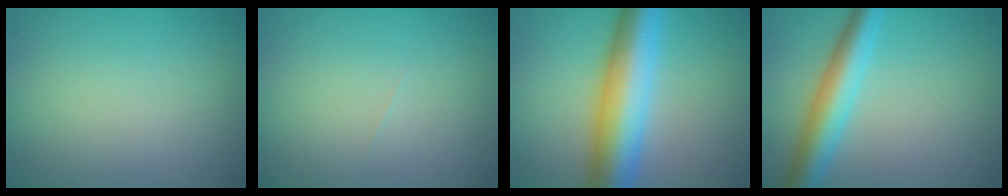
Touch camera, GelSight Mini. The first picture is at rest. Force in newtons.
{"total": 0.0}
{"total": 9.1, "press": 9.1, "slide": 0.1}
{"total": 5.0, "press": 5.0, "slide": 0.1}